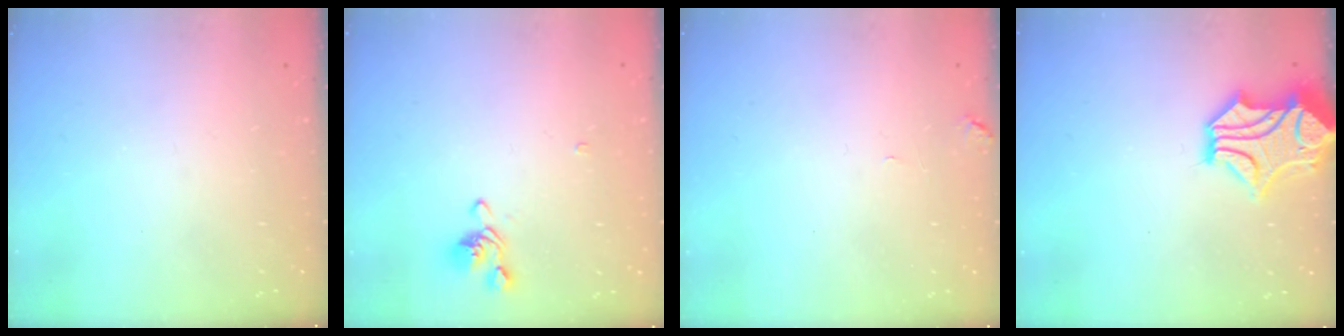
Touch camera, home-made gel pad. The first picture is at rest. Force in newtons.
{"total": 2.0, "press": 1.9, "slide": 0.8}
{"total": 0.0}
{"total": 5.1, "press": 4.8, "slide": 1.8}